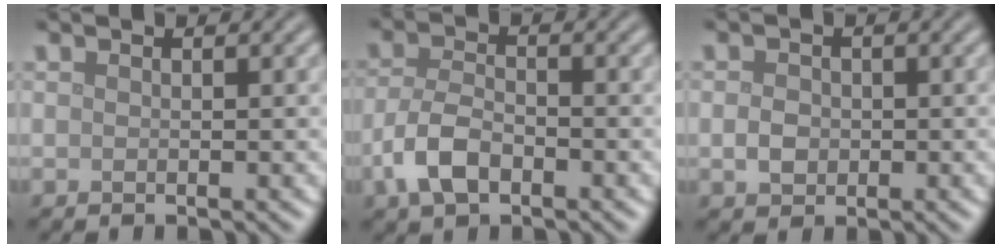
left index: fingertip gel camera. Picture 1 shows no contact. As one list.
[{"total": 4.1, "force": [-2.0, 2.2, 2.8], "torque": [-0.057, 0.000, -0.046]}, {"total": 1.8, "force": [-0.2, 1.5, 1.0], "torque": [-0.016, 0.000, -0.009]}]